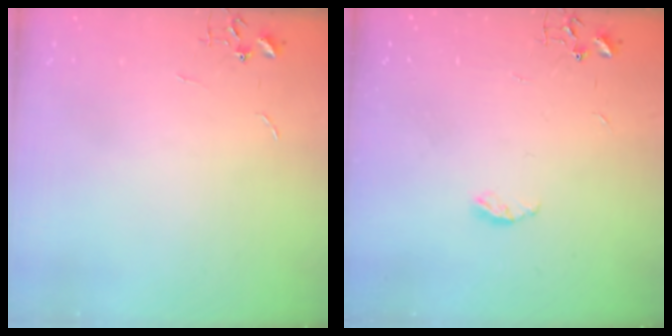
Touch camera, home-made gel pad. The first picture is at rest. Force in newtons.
{"total": 4.4, "press": 4.3, "slide": 0.6}